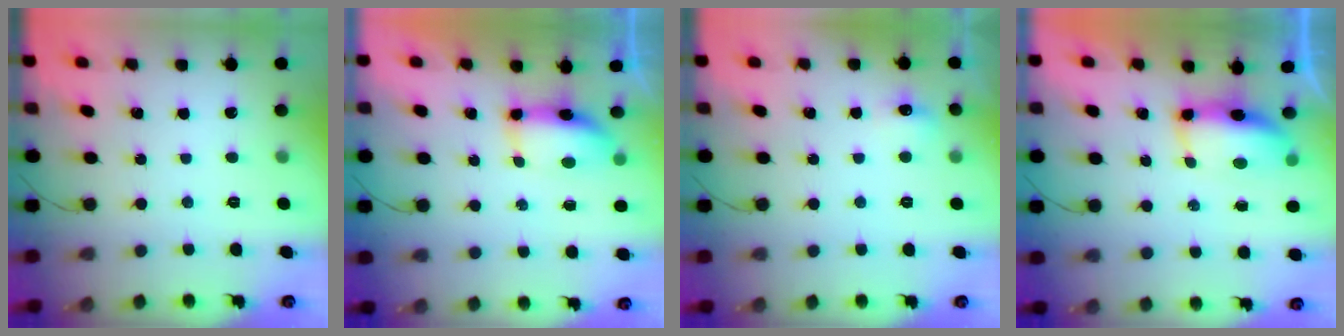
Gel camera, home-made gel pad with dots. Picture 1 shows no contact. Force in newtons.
{"total": 12.8, "press": 8.6, "slide": 9.5}
{"total": 6.4, "press": 6.3, "slide": 1.3}
{"total": 13.8, "press": 9.9, "slide": 9.7}